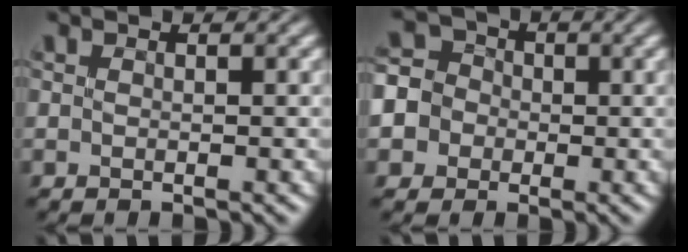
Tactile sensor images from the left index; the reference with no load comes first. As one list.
[{"total": 6.1, "force": [-1.6, 5.7, 1.6], "torque": [-0.042, 0.009, -0.052]}]